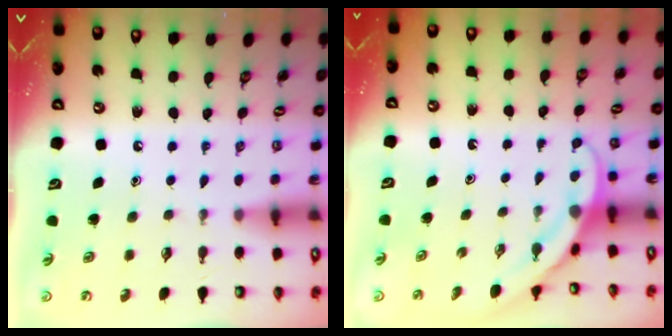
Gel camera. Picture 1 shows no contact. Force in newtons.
{"total": 5.4, "press": 5.4, "slide": 0.4}